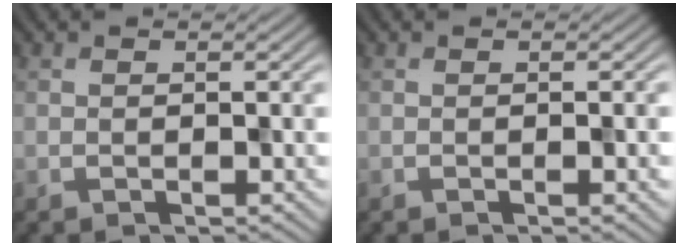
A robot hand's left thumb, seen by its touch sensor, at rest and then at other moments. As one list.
[{"total": 1.1, "force": [-0.2, -0.5, 1.0], "torque": [-0.009, 0.002, -0.004]}]